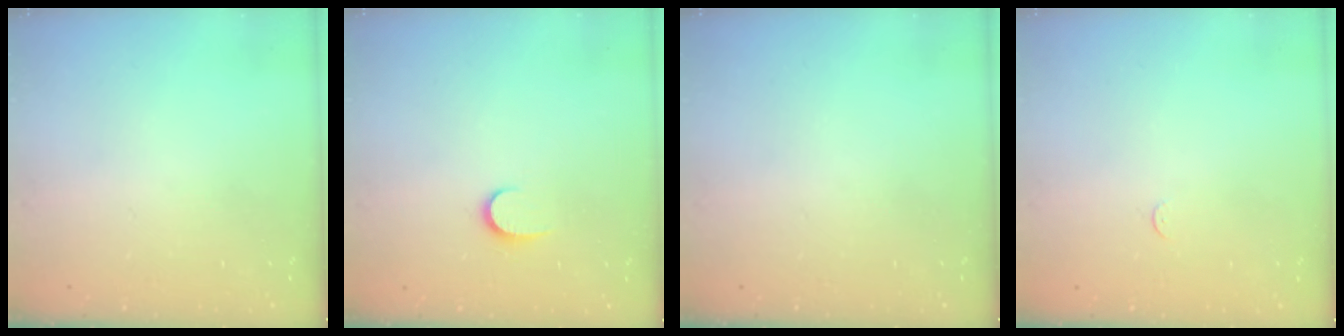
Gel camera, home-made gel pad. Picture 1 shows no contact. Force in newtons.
{"total": 5.4, "press": 5.4, "slide": 0.6}
{"total": 0.0}
{"total": 2.3, "press": 2.3, "slide": 0.3}